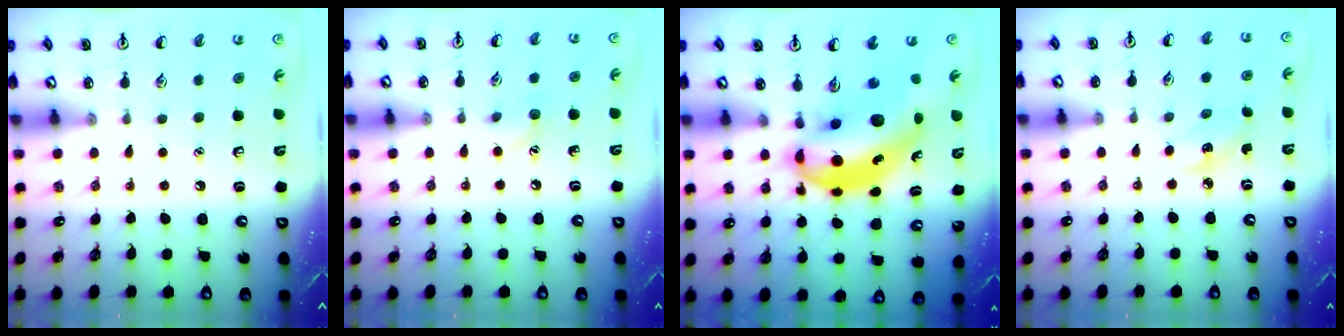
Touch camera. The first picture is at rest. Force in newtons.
{"total": 5.6, "press": 5.3, "slide": 1.8}
{"total": 10.3, "press": 9.9, "slide": 3.0}
{"total": 2.4, "press": 2.2, "slide": 0.9}